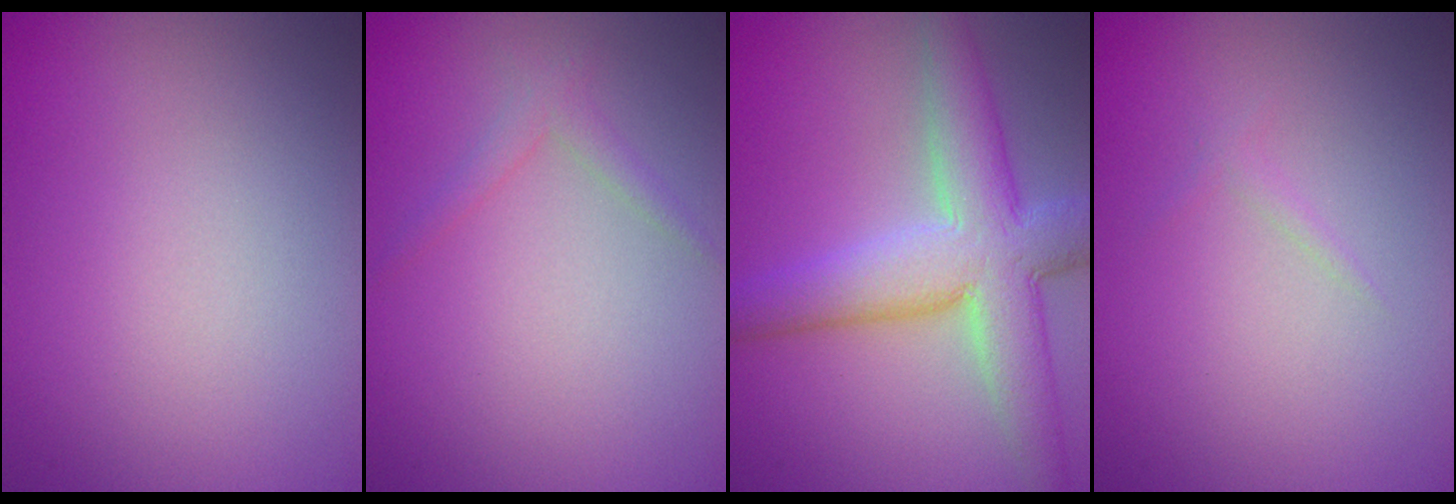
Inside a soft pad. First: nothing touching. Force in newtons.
{"total": 1.3, "press": 1.3, "slide": 0.1}
{"total": 7.9, "press": 7.8, "slide": 0.4}
{"total": 0.5, "press": 0.5, "slide": 0.1}